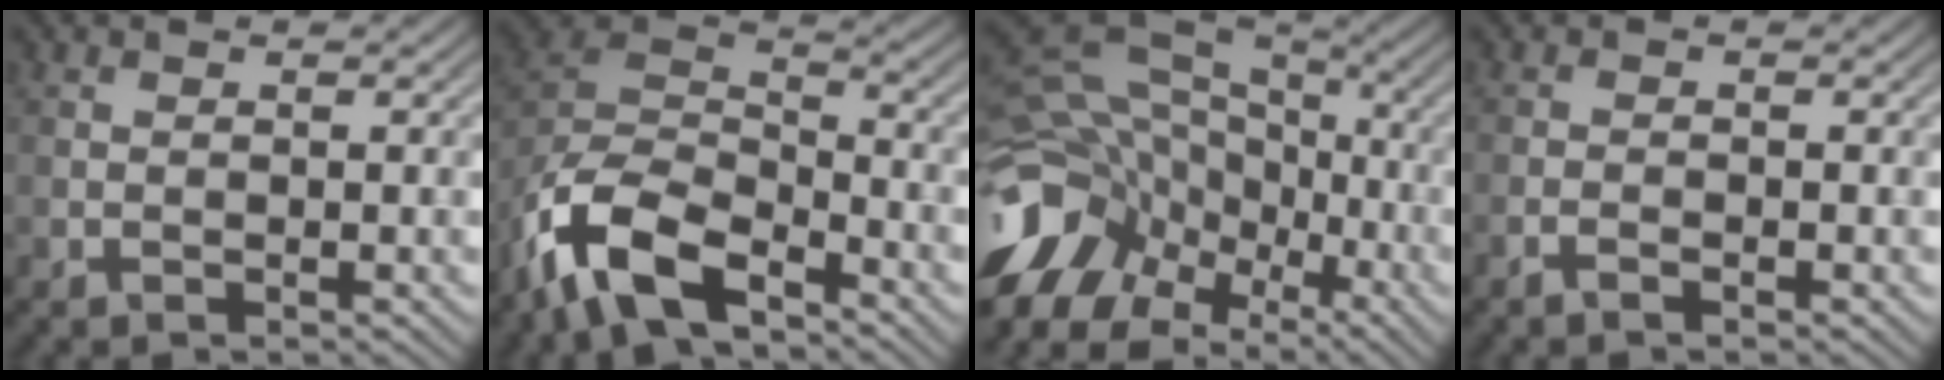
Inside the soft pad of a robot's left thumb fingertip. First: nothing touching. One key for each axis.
{"total": 12.4, "fx": -8.3, "fy": 5.1, "fz": 7.6, "tx": -0.159, "ty": -0.004, "tz": -0.182}
{"total": 19.0, "fx": -8.2, "fy": 13.5, "fz": 10.6, "tx": -0.252, "ty": -0.014, "tz": -0.120}
{"total": 0.9, "fx": -0.8, "fy": 0.0, "fz": 0.5, "tx": -0.010, "ty": 0.002, "tz": -0.018}